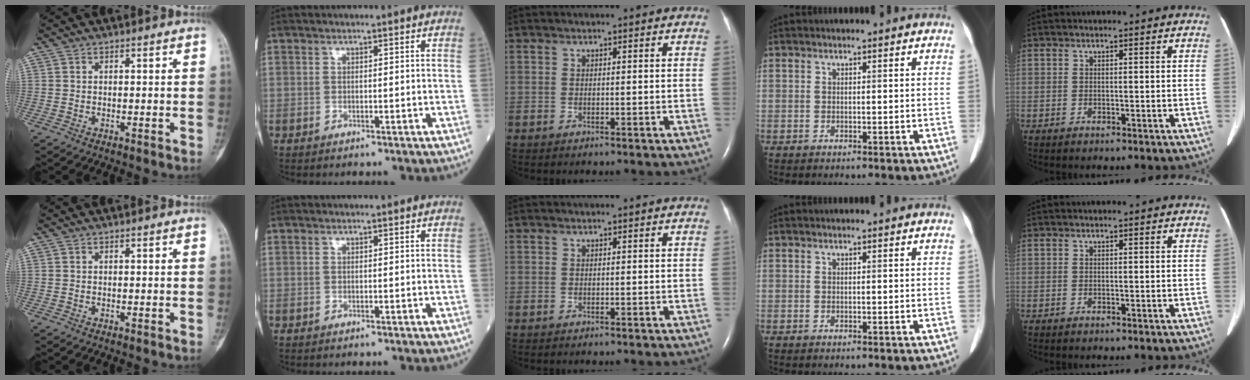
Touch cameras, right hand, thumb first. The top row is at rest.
{}